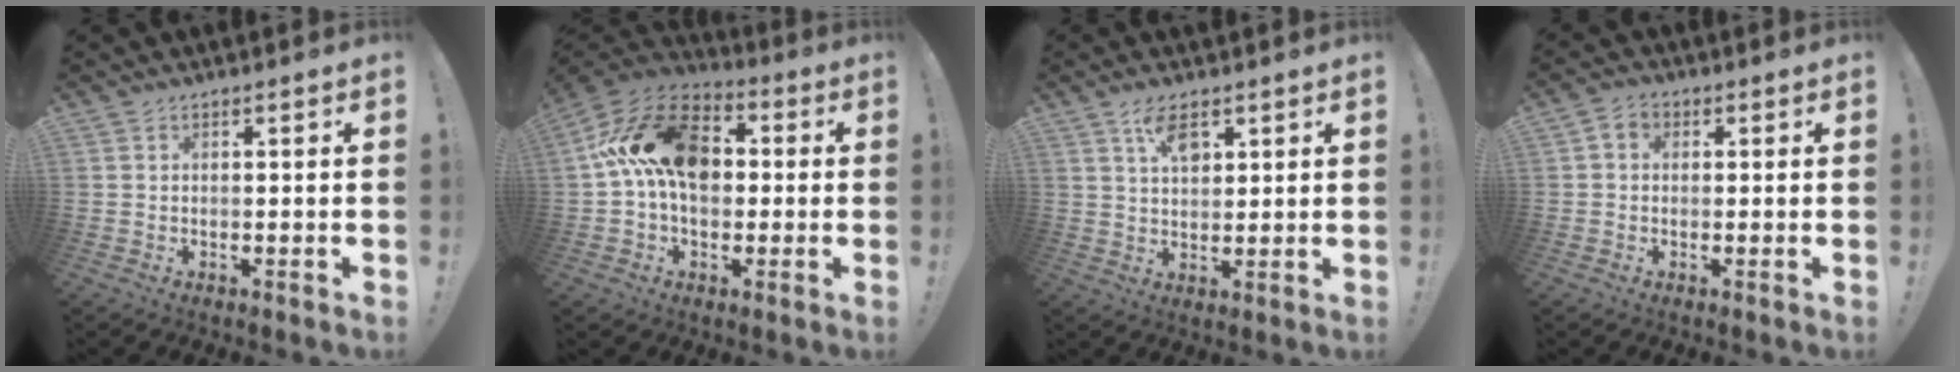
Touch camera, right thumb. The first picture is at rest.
{"total": 19.3, "force": [3.1, 12.8, 14.0], "torque": [-0.243, 0.021, 0.058]}
{"total": 7.0, "force": [4.0, 3.5, 4.6], "torque": [-0.072, -0.018, 0.068]}
{"total": 3.4, "force": [0.4, 2.7, 2.0], "torque": [-0.033, 0.004, 0.008]}